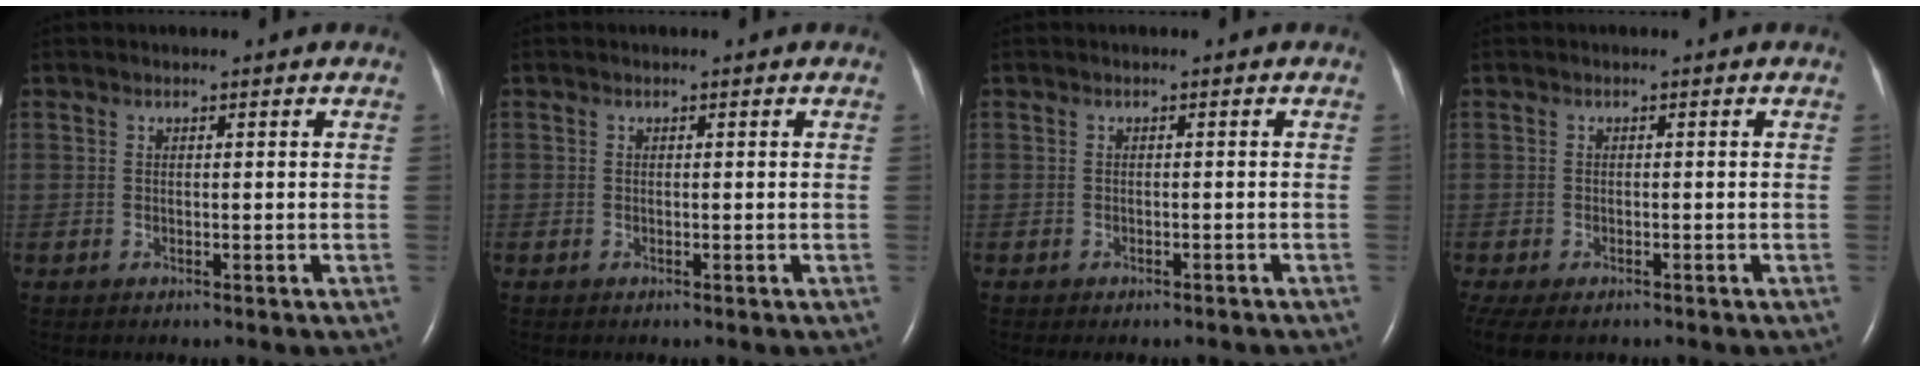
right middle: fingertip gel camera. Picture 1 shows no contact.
{"total": 0.0}
{"total": 3.5, "force": [-3.1, 1.1, 1.3], "torque": [-0.012, 0.000, -0.033]}
{"total": 8.2, "force": [-5.5, 4.2, 4.4], "torque": [-0.112, -0.016, -0.080]}